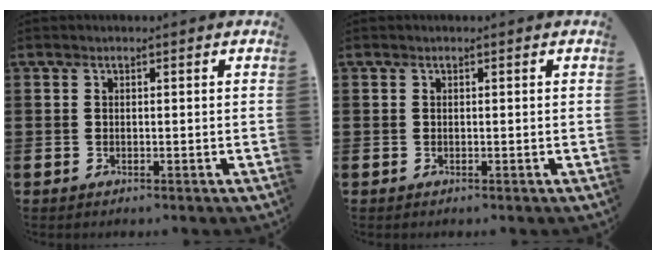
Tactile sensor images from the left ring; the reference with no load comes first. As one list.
[{"total": 0.0}]